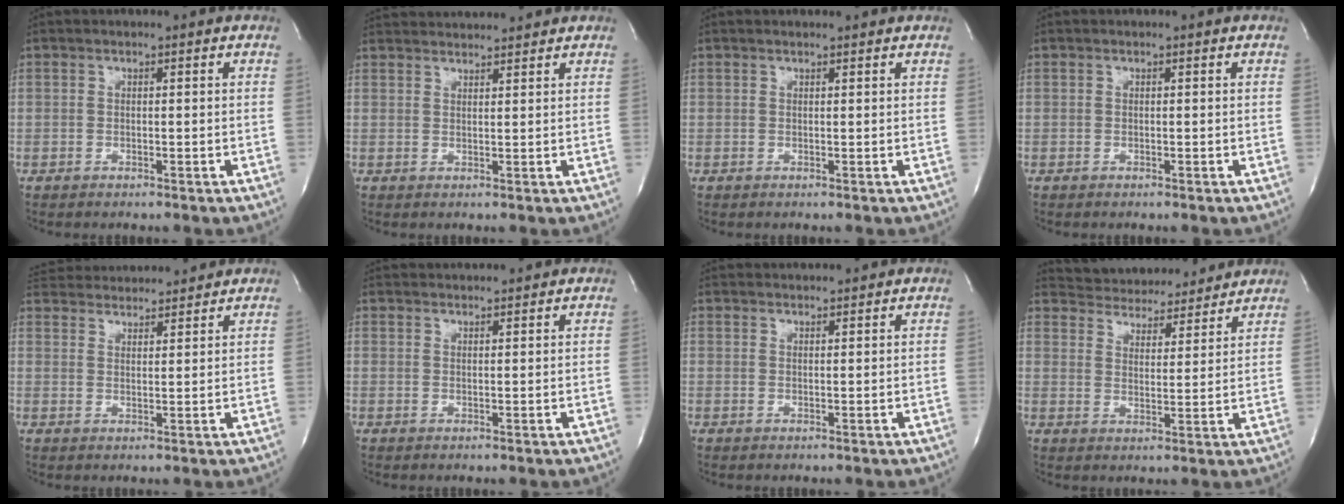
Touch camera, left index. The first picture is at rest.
{"total": 7.2, "force": [7.1, 0.2, 1.2], "torque": [-0.024, 0.030, 0.107]}
{"total": 1.4, "force": [1.4, 0.1, 0.3], "torque": [-0.009, 0.009, 0.020]}
{"total": 0.0}
{"total": 12.6, "force": [12.0, 1.8, 3.4], "torque": [-0.068, 0.035, 0.187]}
{"total": 5.6, "force": [5.6, 0.0, 0.7], "torque": [-0.015, 0.030, 0.080]}
{"total": 5.4, "force": [5.4, 0.0, 0.7], "torque": [-0.015, 0.030, 0.077]}
{"total": 15.6, "force": [14.6, 3.9, 3.7], "torque": [-0.060, 0.019, 0.214]}